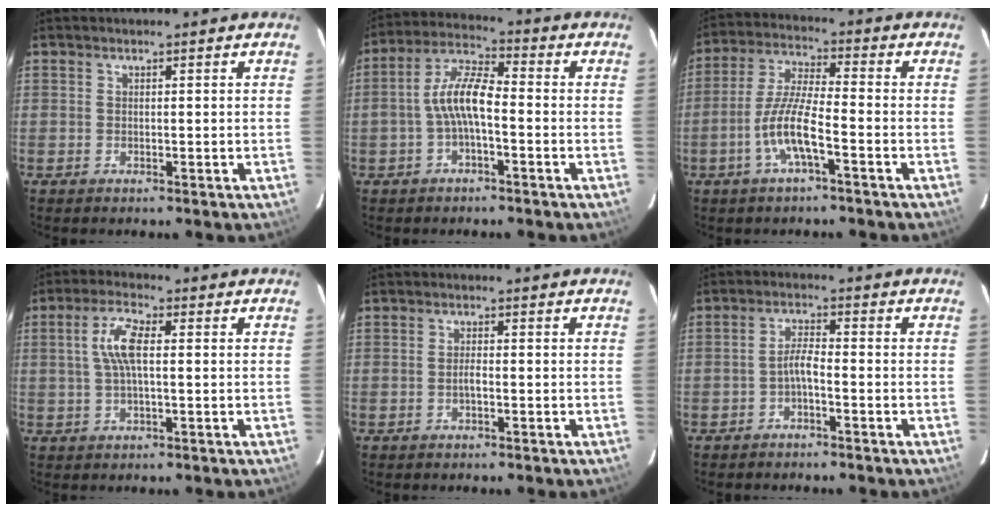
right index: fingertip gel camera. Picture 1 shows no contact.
{"total": 7.6, "force": [-1.9, 2.4, 7.0], "torque": [-0.151, 0.019, -0.038]}
{"total": 8.7, "force": [-3.9, 1.2, 7.7], "torque": [-0.164, 0.001, -0.075]}
{"total": 6.2, "force": [0.7, 2.0, 5.8], "torque": [-0.117, 0.011, 0.016]}
{"total": 1.3, "force": [-0.6, 0.3, 1.1], "torque": [-0.021, 0.001, -0.012]}
{"total": 2.8, "force": [-1.7, 0.4, 2.2], "torque": [-0.049, 0.009, -0.033]}